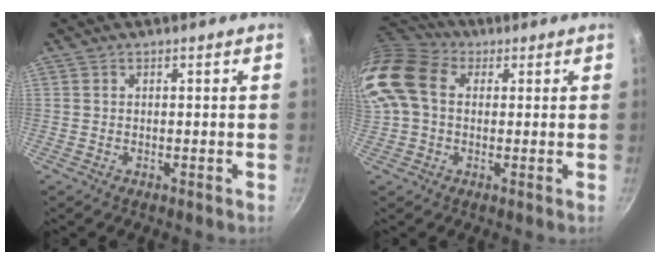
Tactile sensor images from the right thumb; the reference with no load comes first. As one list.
[{"total": 13.8, "force": [2.3, 10.1, 9.1], "torque": [-0.177, 0.023, 0.027]}]